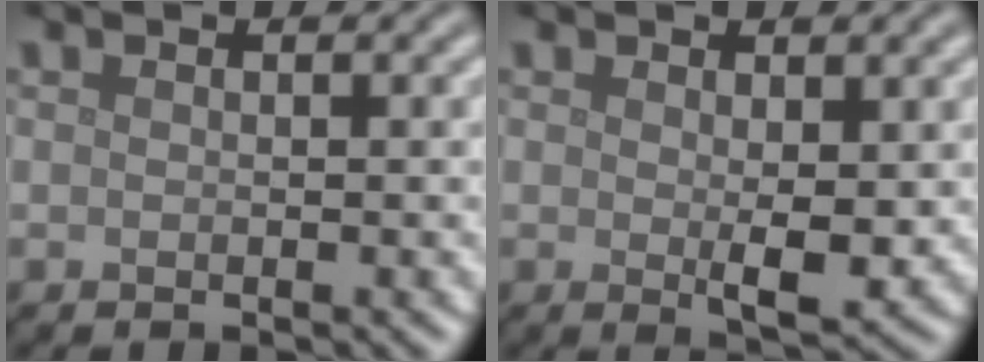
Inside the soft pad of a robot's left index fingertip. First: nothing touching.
{"total": 2.5, "force": [0.3, 0.8, 2.4], "torque": [-0.037, -0.009, 0.010]}